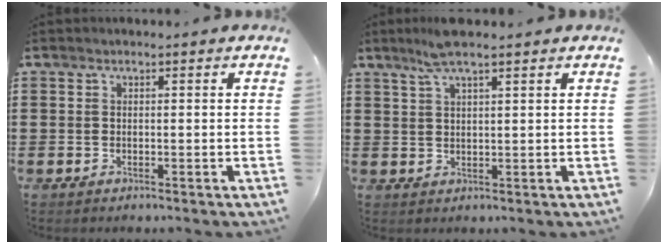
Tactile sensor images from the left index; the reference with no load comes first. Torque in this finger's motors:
{"motor_torque": [1.03, -1.10, 0.21, 0.11]}